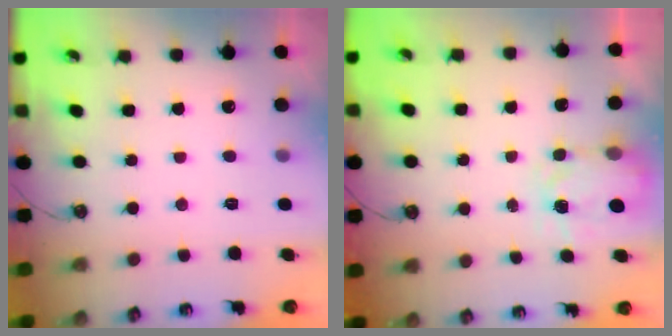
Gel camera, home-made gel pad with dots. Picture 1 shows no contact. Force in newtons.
{"total": 3.9, "press": 3.9, "slide": 0.6}